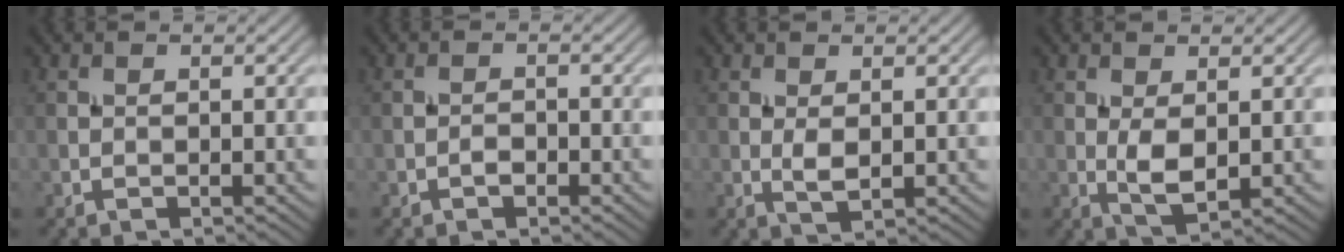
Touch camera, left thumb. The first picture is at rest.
{"total": 1.4, "force": [-0.8, 0.7, 0.8], "torque": [-0.013, 0.002, -0.018]}
{"total": 1.9, "force": [0.3, 0.8, 1.7], "torque": [-0.037, -0.003, 0.008]}
{"total": 3.2, "force": [0.3, 1.4, 2.8], "torque": [-0.057, -0.005, 0.010]}